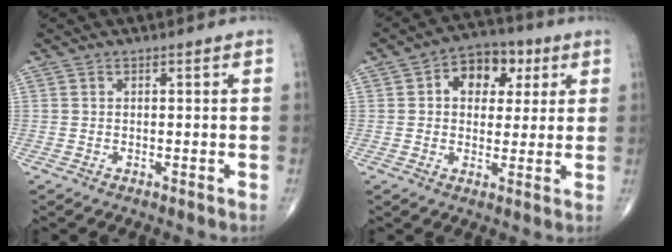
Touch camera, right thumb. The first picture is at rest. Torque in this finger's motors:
{"motor_torque": [-0.42, 0.69, 0.27, 0.18, 0.12]}